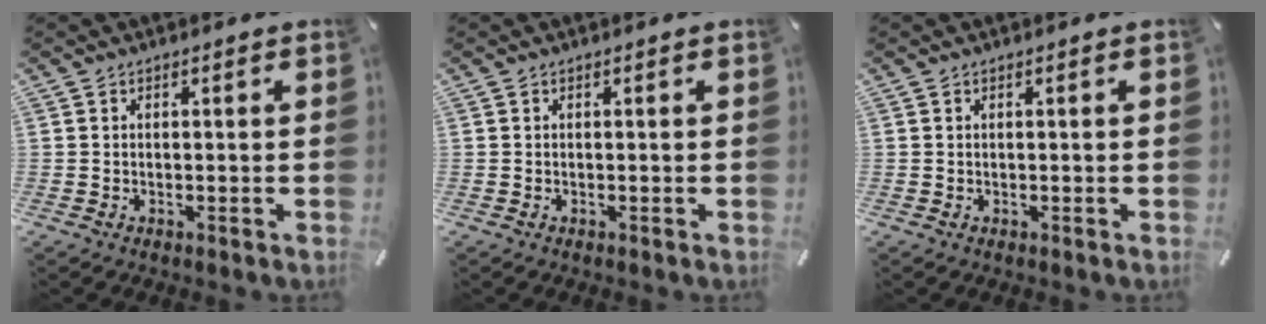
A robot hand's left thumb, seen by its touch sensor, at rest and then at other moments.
{"total": 0.0}
{"total": 0.0}